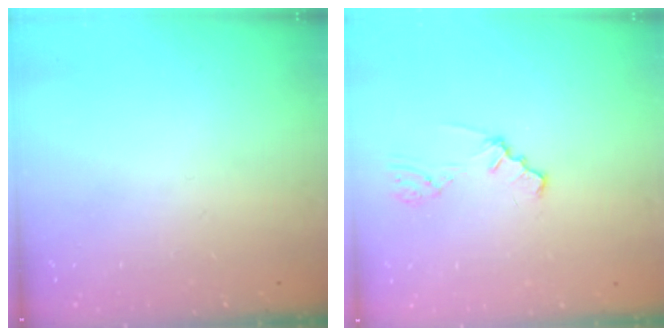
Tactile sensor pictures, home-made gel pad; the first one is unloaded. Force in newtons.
{"total": 0.9, "press": 0.8, "slide": 0.2}